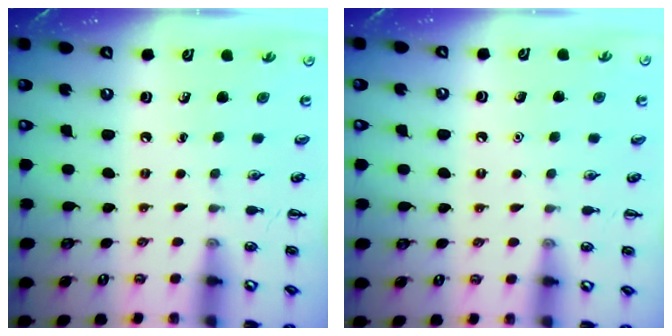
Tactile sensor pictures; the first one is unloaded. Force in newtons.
{"total": 1.5, "press": 1.5, "slide": 0.2}